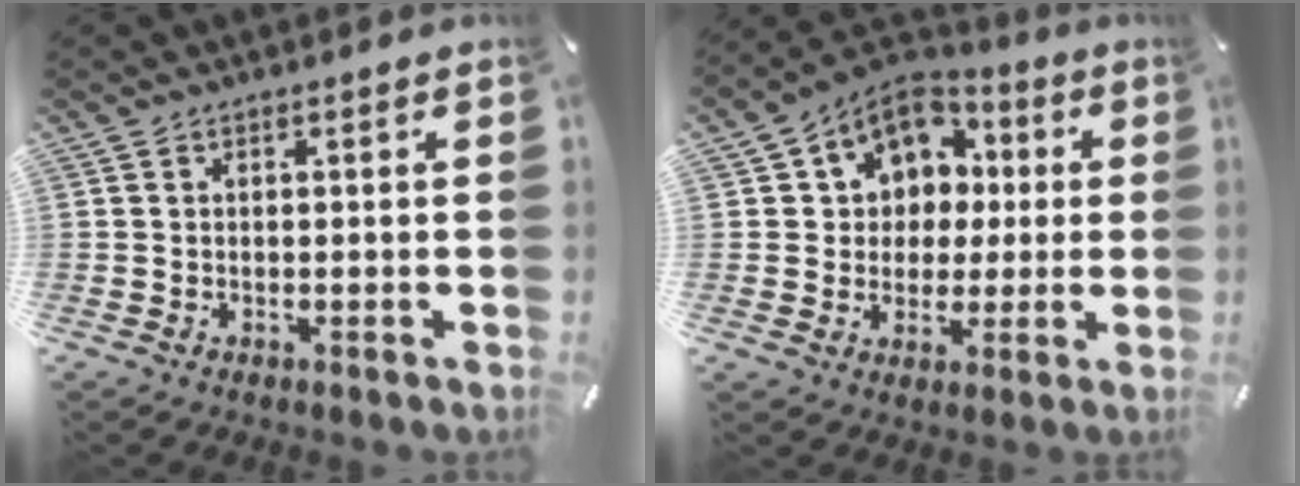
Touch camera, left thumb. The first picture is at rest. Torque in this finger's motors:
{"motor_torque": [0.60, 1.94, 1.00, 0.47, 0.11]}